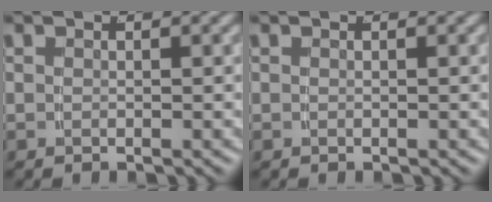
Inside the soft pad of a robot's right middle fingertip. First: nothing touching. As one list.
[{"total": 0.0}]